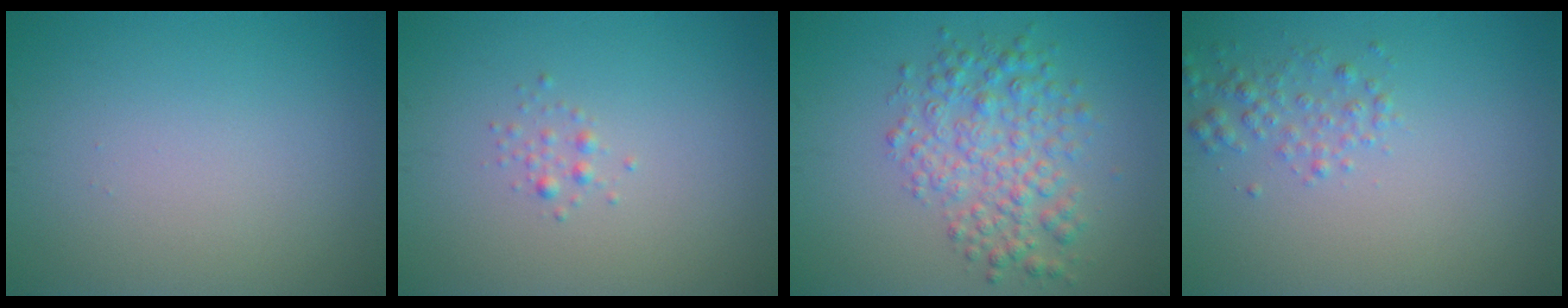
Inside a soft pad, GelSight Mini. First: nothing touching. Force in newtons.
{"total": 0.8, "press": 0.8, "slide": 0.0}
{"total": 4.6, "press": 4.6, "slide": 0.1}
{"total": 1.8, "press": 1.8, "slide": 0.1}